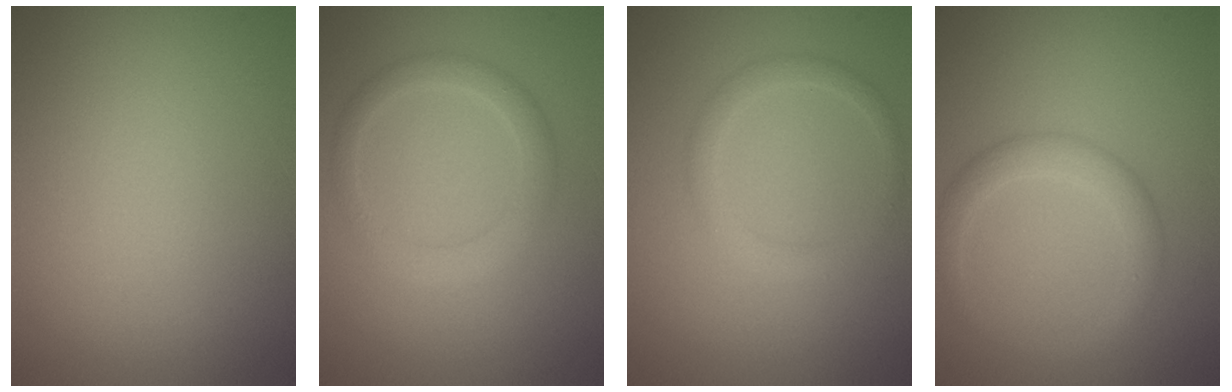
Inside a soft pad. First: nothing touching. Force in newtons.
{"total": 2.4, "press": 2.4, "slide": 0.1}
{"total": 1.7, "press": 1.7, "slide": 0.0}
{"total": 2.8, "press": 2.8, "slide": 0.1}